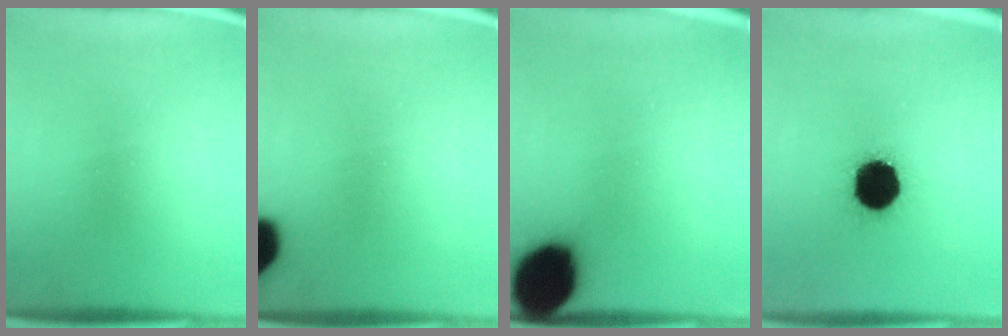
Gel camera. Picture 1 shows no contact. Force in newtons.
{"total": 14.7}
{"total": 17.1}
{"total": 17.3}